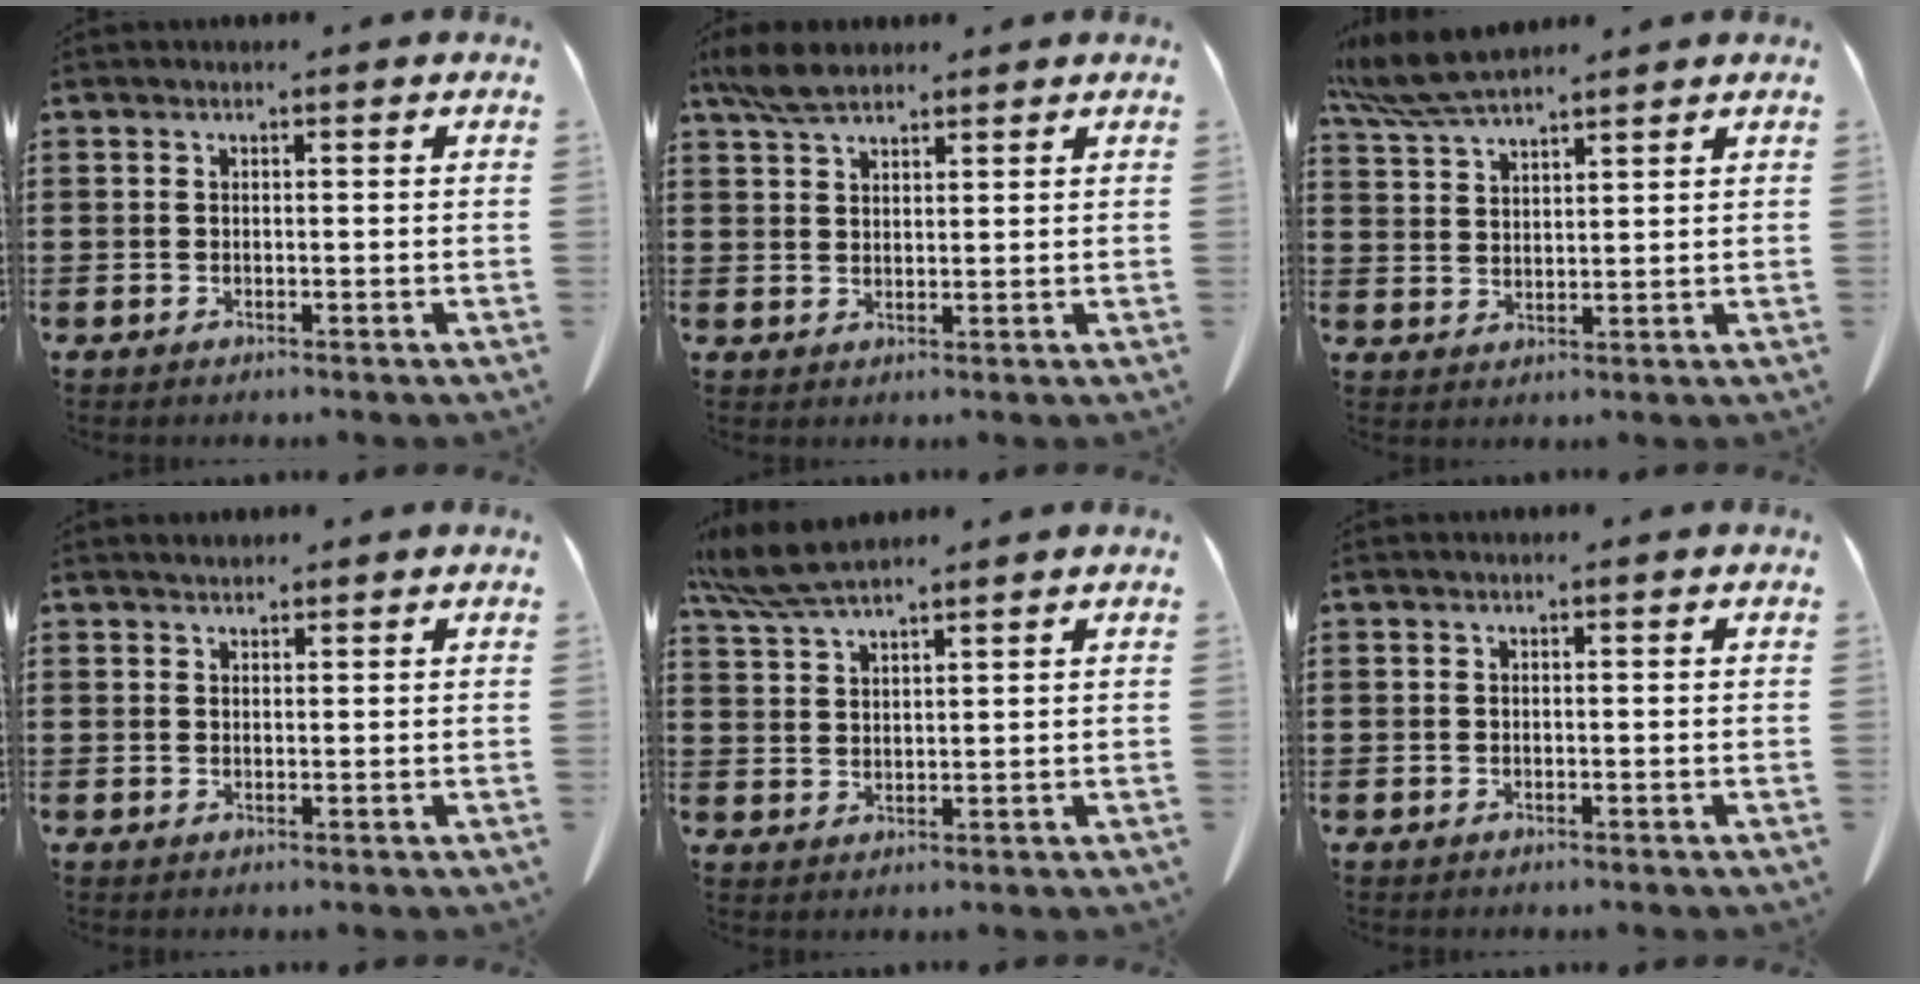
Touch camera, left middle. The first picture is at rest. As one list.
[{"total": 4.9, "force": [3.9, 1.7, 2.5], "torque": [-0.058, 0.000, 0.073]}, {"total": 6.8, "force": [5.9, 1.0, 3.2], "torque": [-0.080, -0.012, 0.112]}, {"total": 1.0, "force": [0.9, 0.5, 0.1], "torque": [-0.004, 0.002, 0.018]}, {"total": 5.8, "force": [5.0, 0.7, 2.9], "torque": [-0.070, -0.010, 0.095]}, {"total": 0.0}]